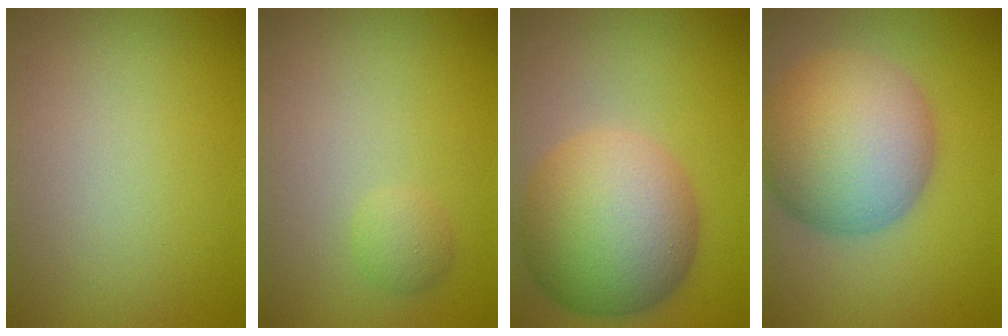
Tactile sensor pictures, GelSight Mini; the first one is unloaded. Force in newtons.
{"total": 1.2, "press": 1.2, "slide": 0.1}
{"total": 10.4, "press": 10.4, "slide": 0.5}
{"total": 10.3, "press": 10.2, "slide": 0.5}